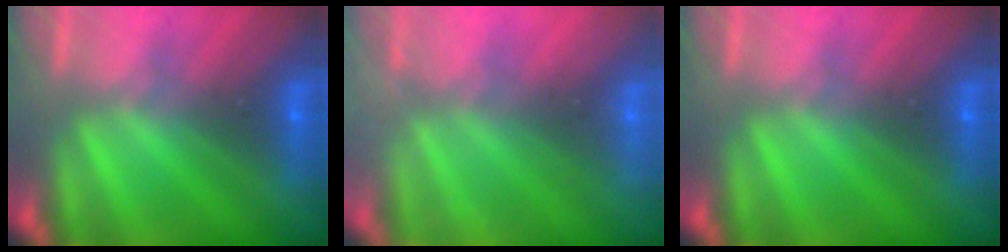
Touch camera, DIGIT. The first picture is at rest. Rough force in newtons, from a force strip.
{"total": 2.7}
{"total": 0.0}